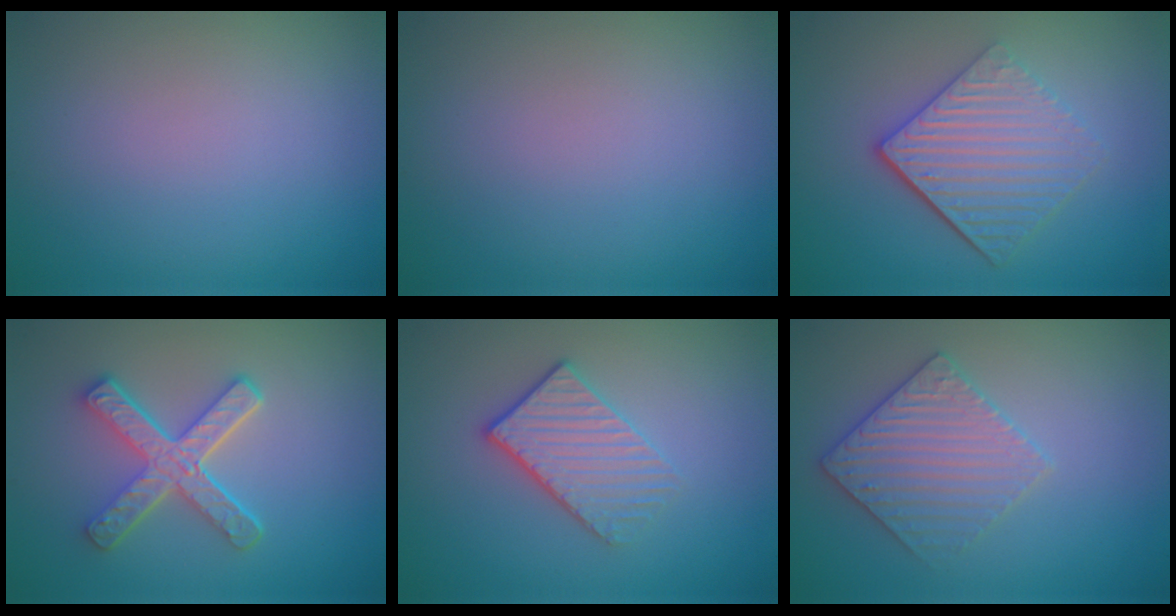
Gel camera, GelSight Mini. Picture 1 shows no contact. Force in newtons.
{"total": 0.0}
{"total": 5.5, "press": 3.9, "slide": 3.8}
{"total": 4.8, "press": 3.7, "slide": 3.0}
{"total": 3.6, "press": 3.1, "slide": 1.7}
{"total": 3.5, "press": 3.5, "slide": 0.5}